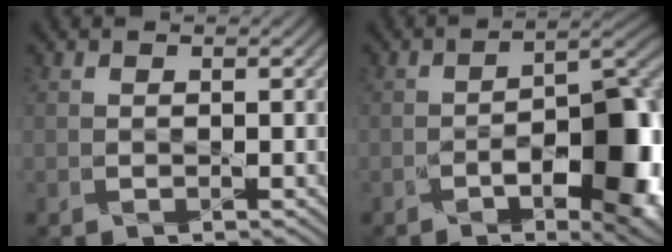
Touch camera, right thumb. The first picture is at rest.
{"total": 13.8, "force": [-5.5, 5.2, 11.5], "torque": [-0.151, -0.002, -0.080]}